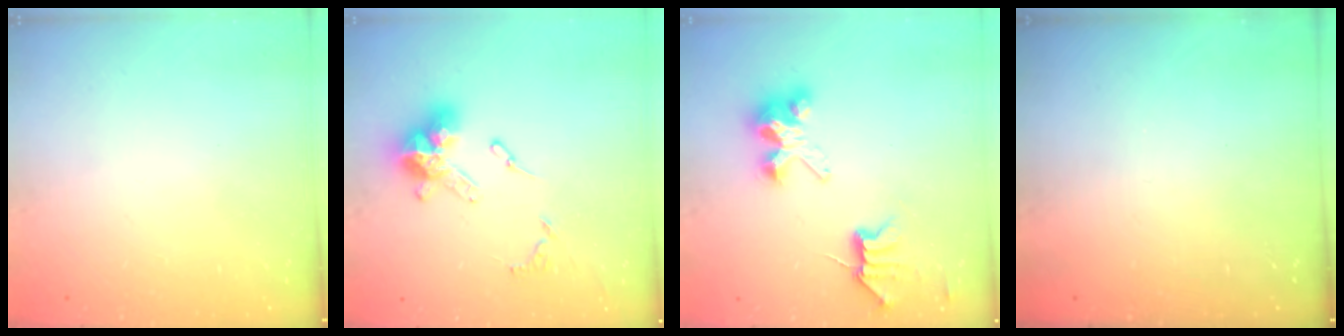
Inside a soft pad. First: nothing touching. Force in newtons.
{"total": 14.2, "press": 14.1, "slide": 1.3}
{"total": 6.1, "press": 6.1, "slide": 0.2}
{"total": 0.0}